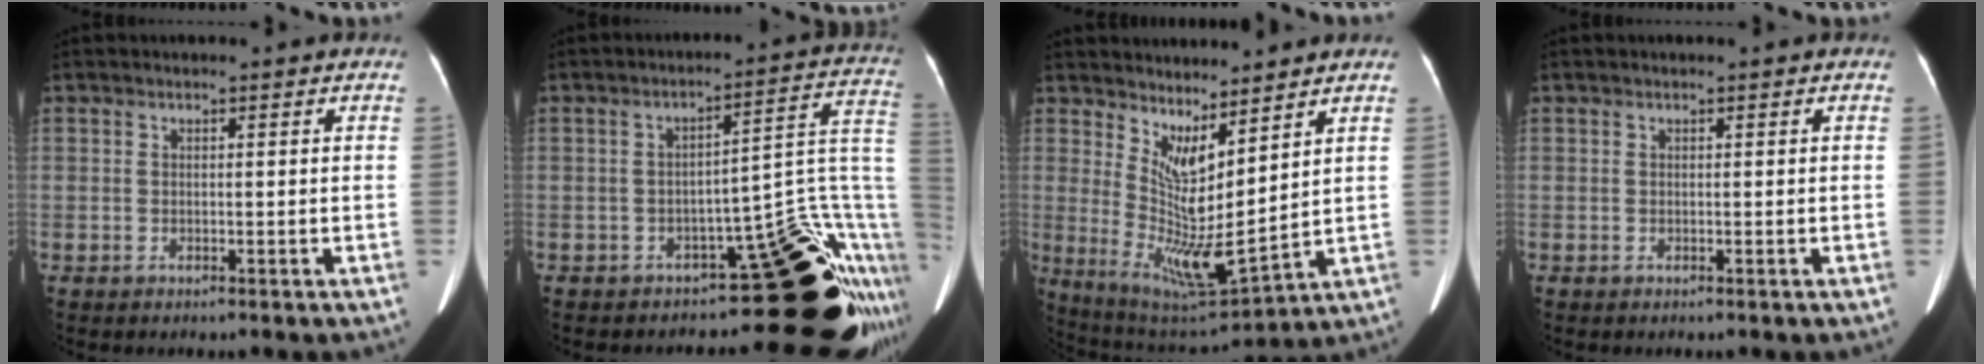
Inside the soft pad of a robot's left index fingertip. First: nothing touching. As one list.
[{"total": 19.6, "force": [-10.7, 5.7, 15.3], "torque": [-0.074, 0.064, -0.122]}, {"total": 9.5, "force": [4.4, 1.8, 8.2], "torque": [-0.164, -0.025, 0.101]}, {"total": 0.0}]